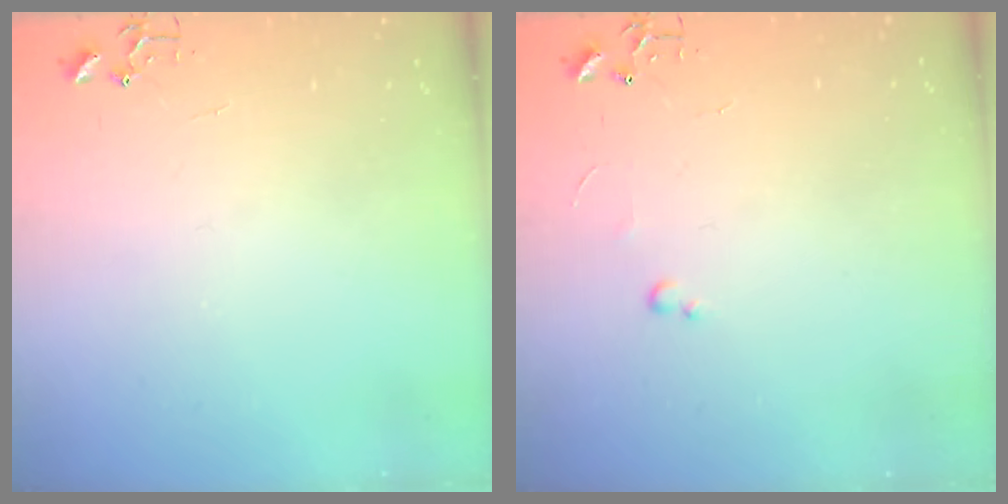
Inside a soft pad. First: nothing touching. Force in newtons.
{"total": 2.4, "press": 2.3, "slide": 0.4}